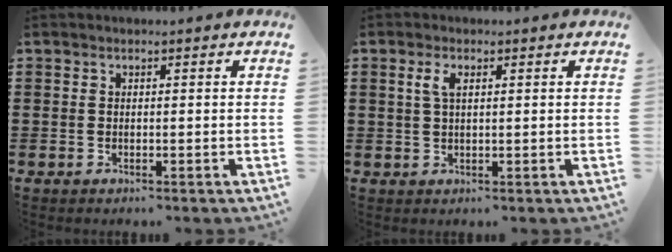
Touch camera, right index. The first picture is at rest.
{"total": 2.6, "force": [0.9, 1.1, 2.2], "torque": [-0.048, 0.007, 0.014]}